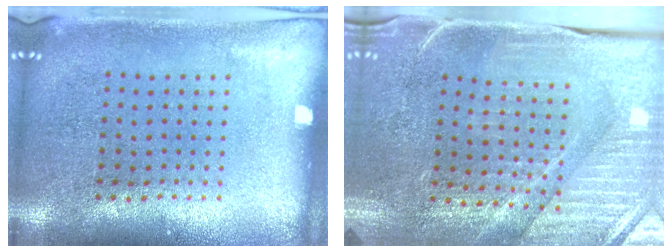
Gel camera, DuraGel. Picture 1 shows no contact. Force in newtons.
{"total": 3.8, "press": 3.8, "slide": 0.5}